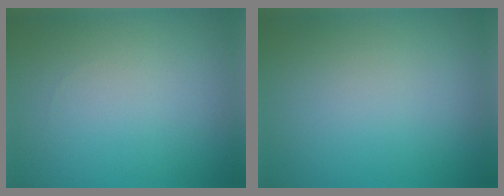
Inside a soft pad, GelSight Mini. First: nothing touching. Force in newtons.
{"total": 0.0}